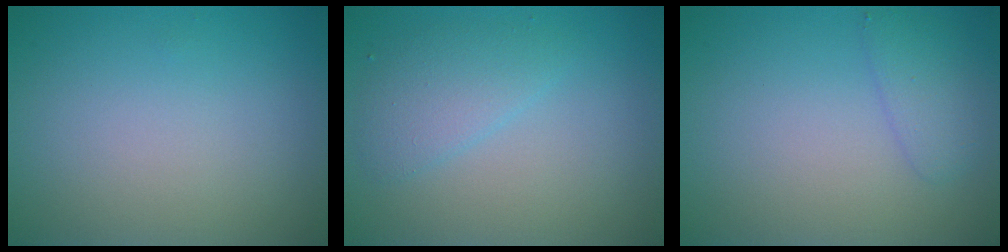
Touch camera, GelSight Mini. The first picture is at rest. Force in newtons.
{"total": 2.5, "press": 2.5, "slide": 0.1}
{"total": 1.9, "press": 1.9, "slide": 0.1}